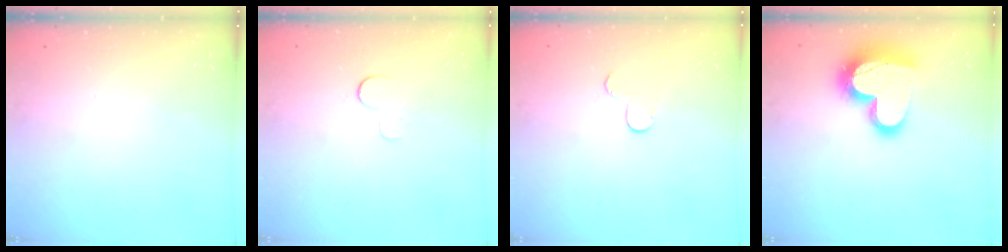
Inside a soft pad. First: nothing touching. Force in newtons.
{"total": 3.9, "press": 3.9, "slide": 0.3}
{"total": 5.7, "press": 5.7, "slide": 0.5}
{"total": 18.5, "press": 18.4, "slide": 1.6}